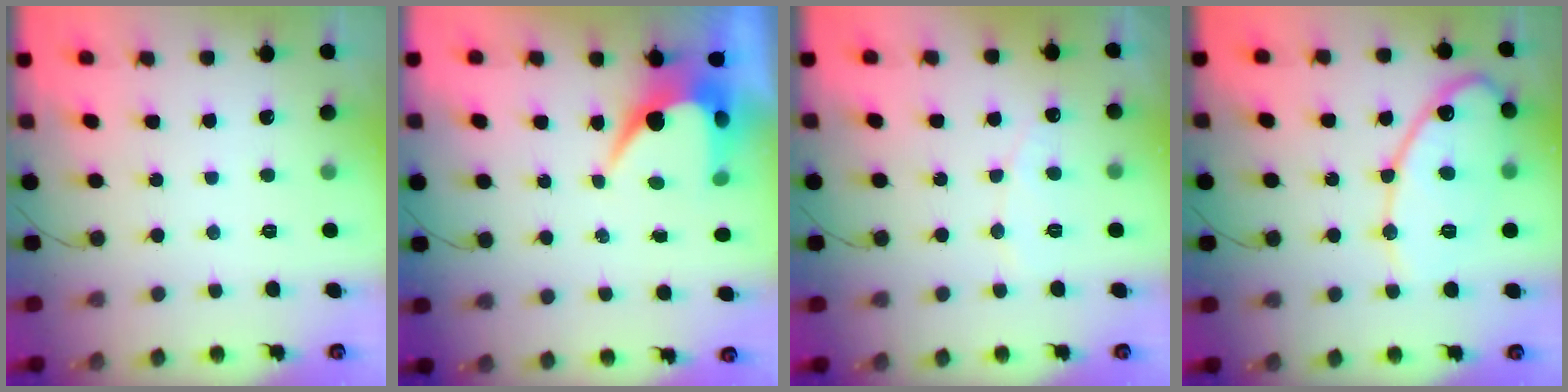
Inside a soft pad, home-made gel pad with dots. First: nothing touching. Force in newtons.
{"total": 7.4, "press": 7.4, "slide": 0.2}
{"total": 5.3, "press": 5.2, "slide": 0.2}
{"total": 14.5, "press": 14.5, "slide": 0.9}